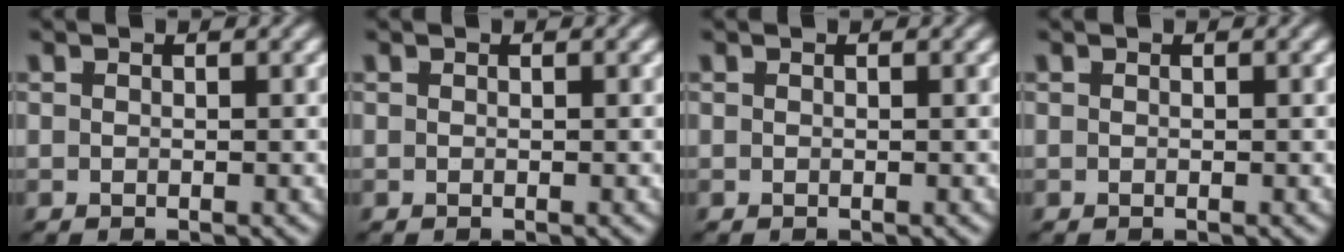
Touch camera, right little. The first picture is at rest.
{"total": 0.0}
{"total": 0.0}
{"total": 0.0}